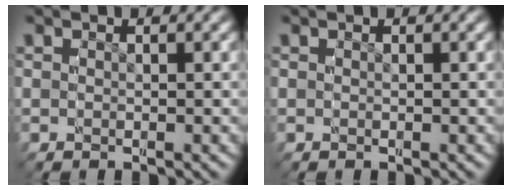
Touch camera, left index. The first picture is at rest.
{"total": 0.0}